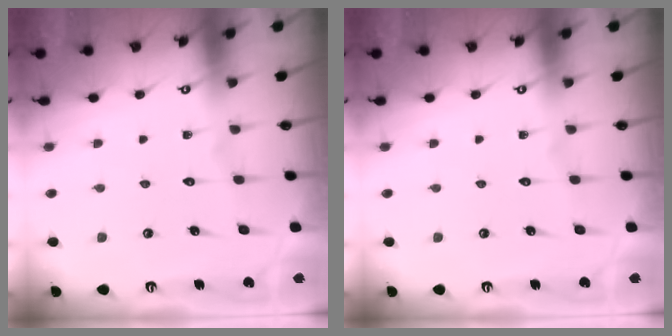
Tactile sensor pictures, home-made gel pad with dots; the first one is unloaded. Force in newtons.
{"total": 0.0}